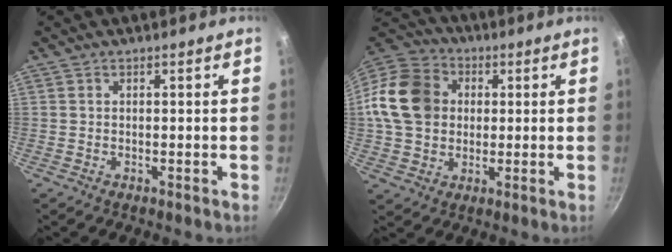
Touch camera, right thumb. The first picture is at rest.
{"total": 15.9, "force": [1.8, 13.1, 8.8], "torque": [-0.148, 0.022, 0.020]}